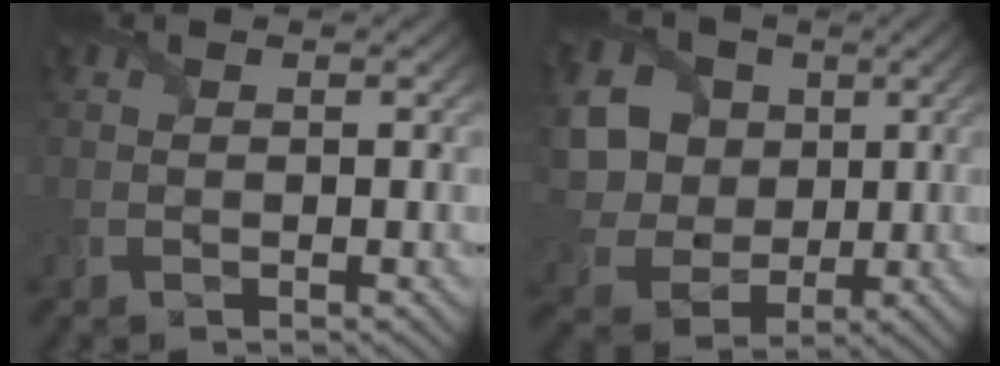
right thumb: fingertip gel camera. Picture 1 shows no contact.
{"total": 11.3, "force": [2.0, 9.6, 5.6], "torque": [-0.191, 0.012, 0.039]}